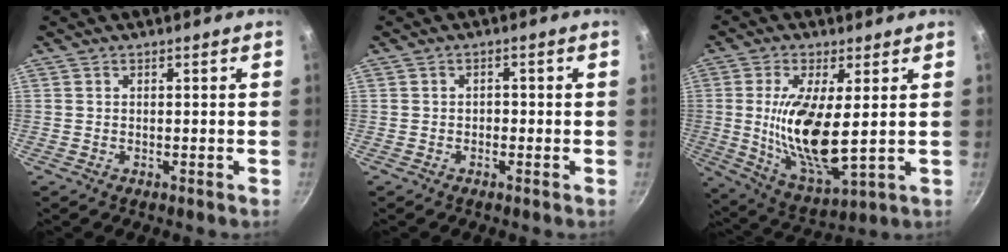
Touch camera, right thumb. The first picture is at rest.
{"total": 1.3, "force": [-0.5, 1.1, 0.7], "torque": [-0.005, 0.007, -0.008]}
{"total": 15.3, "force": [1.3, 5.4, 14.3], "torque": [-0.273, -0.025, 0.031]}